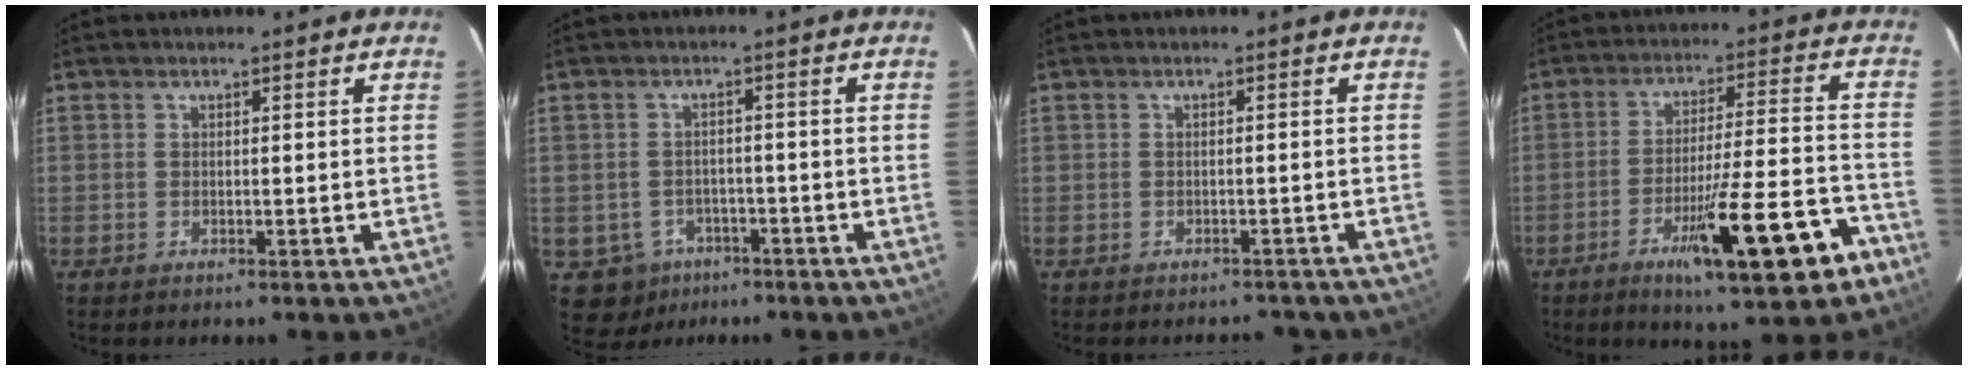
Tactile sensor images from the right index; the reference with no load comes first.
{"total": 6.1, "force": [-2.8, 5.3, 0.9], "torque": [-0.019, 0.008, -0.034]}
{"total": 4.8, "force": [-4.2, 2.2, 0.6], "torque": [-0.005, 0.005, -0.044]}
{"total": 15.7, "force": [-8.4, 1.4, 13.2], "torque": [-0.193, -0.002, -0.118]}